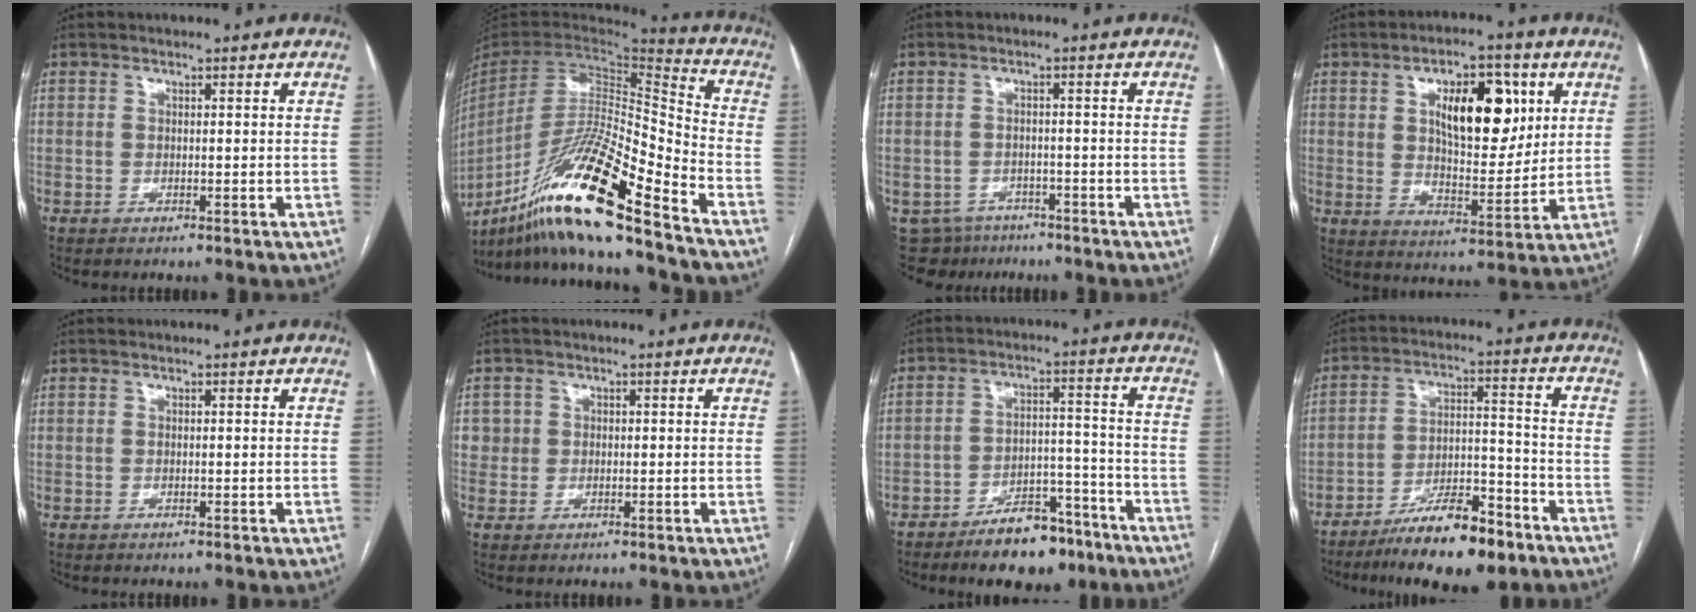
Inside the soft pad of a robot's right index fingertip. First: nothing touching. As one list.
[{"total": 23.0, "force": [-16.5, 0.2, 16.1], "torque": [-0.315, -0.038, -0.306]}, {"total": 5.5, "force": [-3.7, 4.1, 0.0], "torque": [0.005, 0.012, -0.051]}, {"total": 13.4, "force": [4.7, 5.7, 11.1], "torque": [-0.172, 0.011, 0.081]}, {"total": 0.0}, {"total": 2.4, "force": [0.5, 2.4, -0.1], "torque": [0.020, 0.007, 0.004]}, {"total": 10.1, "force": [-7.4, 4.2, 5.4], "torque": [-0.075, 0.017, -0.117]}, {"total": 13.1, "force": [-9.3, 3.3, 8.7], "torque": [-0.138, 0.011, -0.154]}]